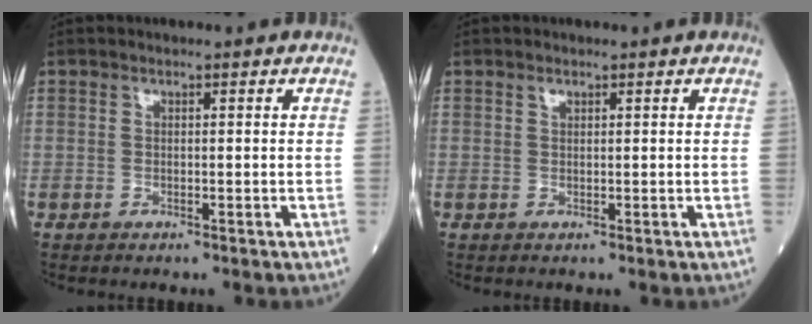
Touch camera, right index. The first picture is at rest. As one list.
[{"total": 0.7, "force": [0.5, 0.3, 0.3], "torque": [-0.005, -0.002, 0.008]}]